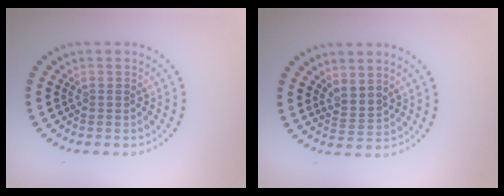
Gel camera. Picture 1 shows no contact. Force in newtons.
{"total": 2.0, "press": 1.3, "slide": 1.5}